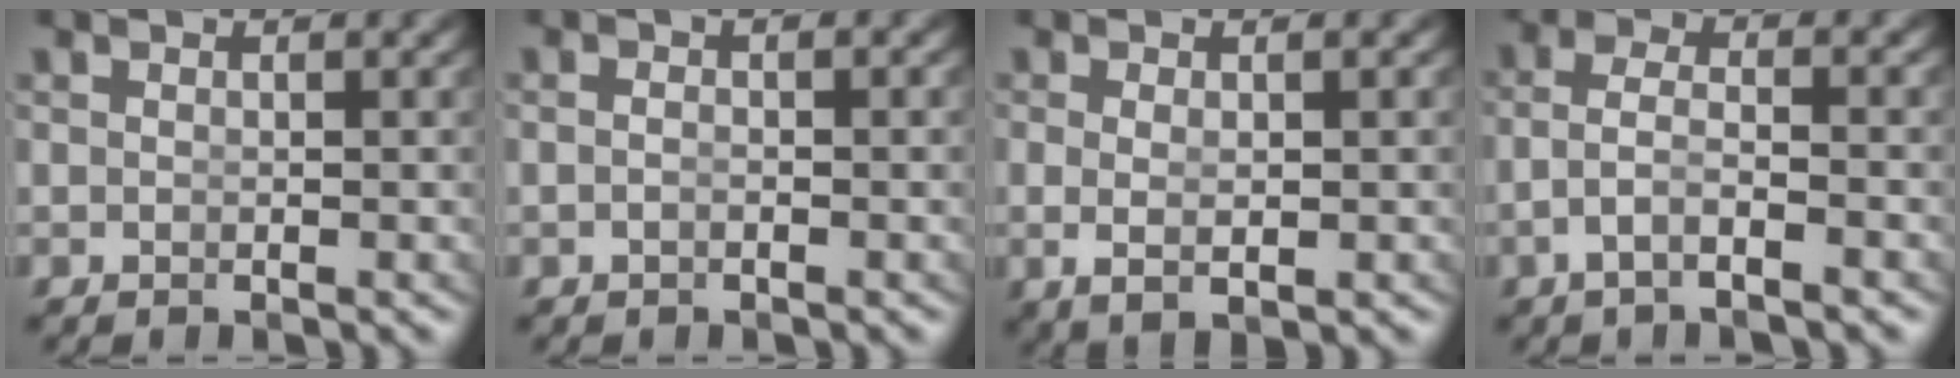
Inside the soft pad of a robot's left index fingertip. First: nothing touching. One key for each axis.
{"total": 0.9, "fx": -0.5, "fy": -0.3, "fz": 0.6, "tx": -0.012, "ty": -0.002, "tz": -0.008}
{"total": 2.4, "fx": -0.3, "fy": 0.5, "fz": 2.3, "tx": -0.050, "ty": -0.016, "tz": 0.011}
{"total": 3.3, "fx": -1.7, "fy": 1.0, "fz": 2.6, "tx": -0.061, "ty": -0.018, "tz": -0.023}